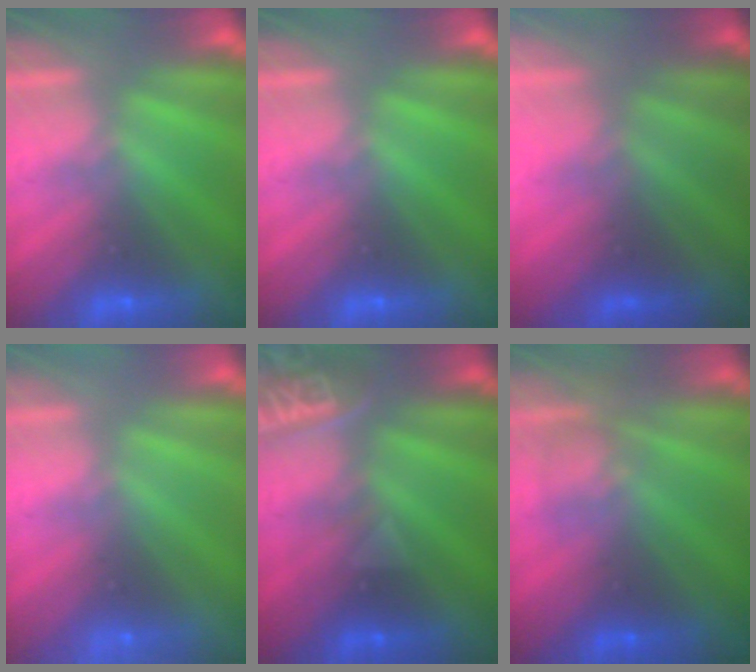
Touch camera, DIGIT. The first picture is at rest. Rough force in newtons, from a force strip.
{"total": 0.0}
{"total": 2.7}
{"total": 2.3}
{"total": 2.4}
{"total": 2.7}